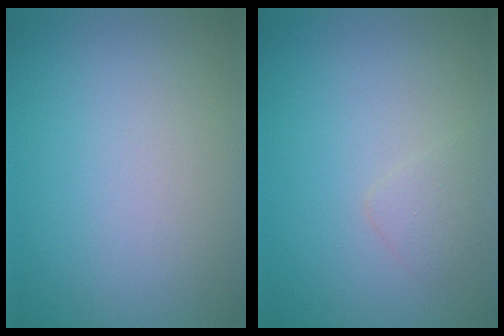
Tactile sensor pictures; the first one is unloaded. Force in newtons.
{"total": 1.2, "press": 1.2, "slide": 0.1}